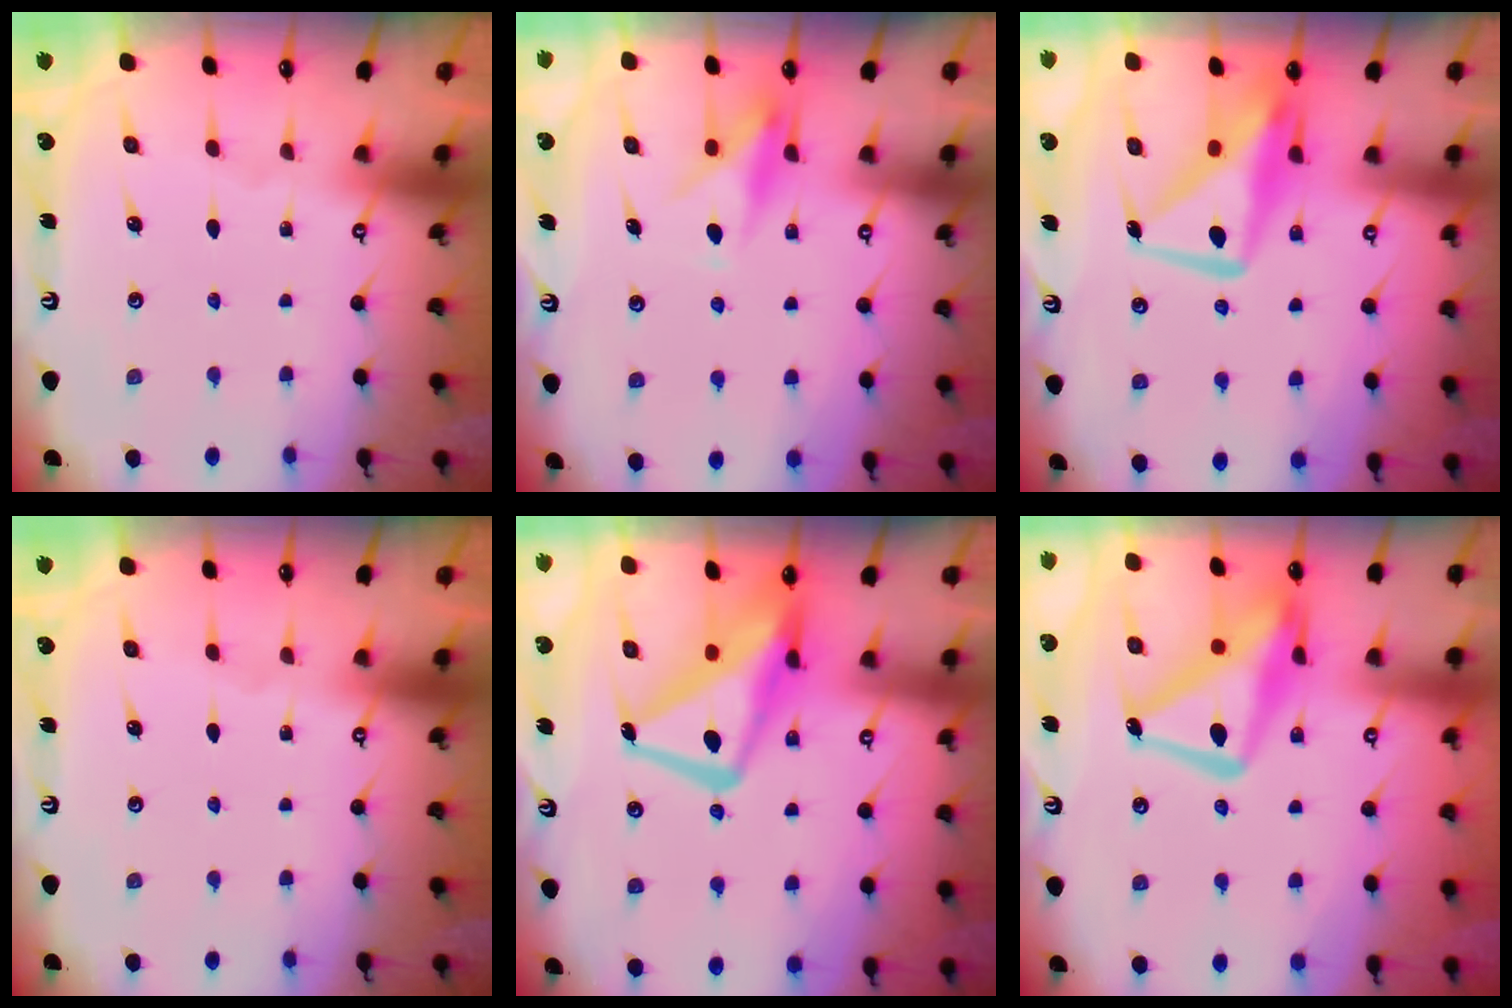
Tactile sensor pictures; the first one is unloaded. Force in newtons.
{"total": 7.8, "press": 7.8, "slide": 0.5}
{"total": 12.4, "press": 12.4, "slide": 1.1}
{"total": 0.0}
{"total": 15.2, "press": 15.1, "slide": 1.9}
{"total": 17.5, "press": 17.4, "slide": 1.6}